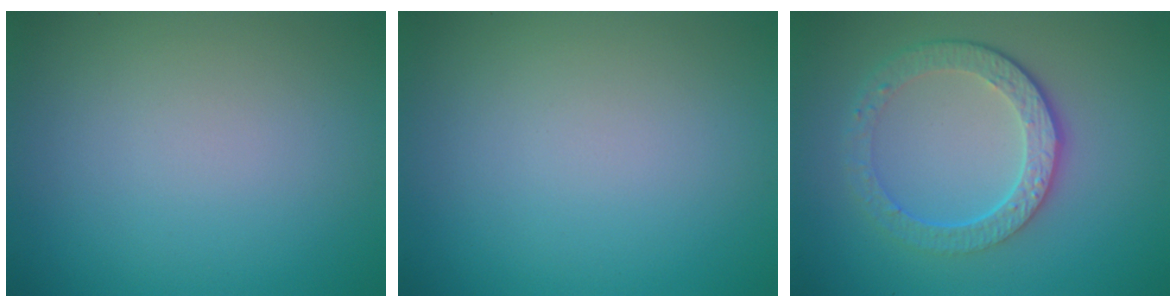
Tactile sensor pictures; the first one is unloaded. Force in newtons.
{"total": 0.0}
{"total": 4.8, "press": 3.4, "slide": 3.4}